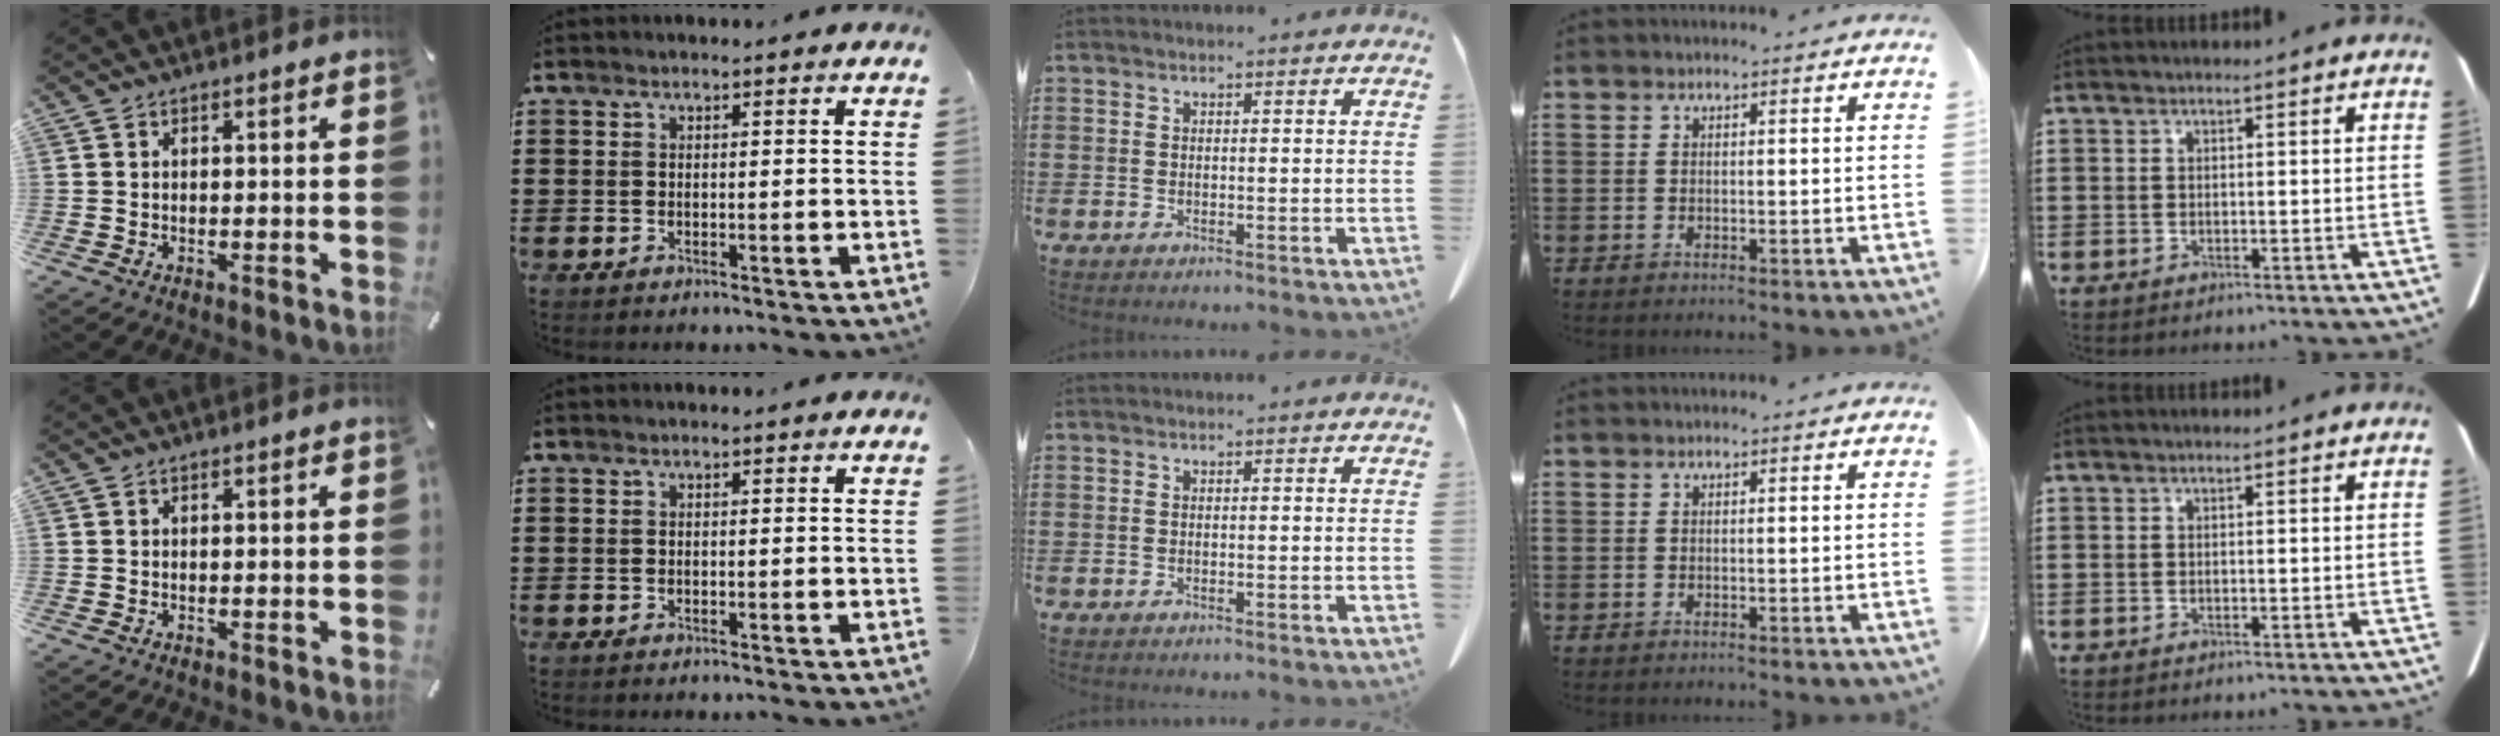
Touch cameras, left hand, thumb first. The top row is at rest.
{}